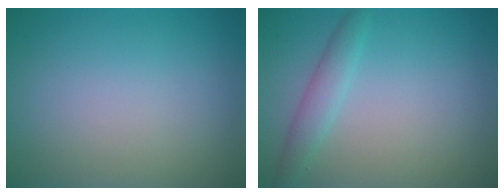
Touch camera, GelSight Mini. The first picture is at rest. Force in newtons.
{"total": 2.0, "press": 2.0, "slide": 0.3}